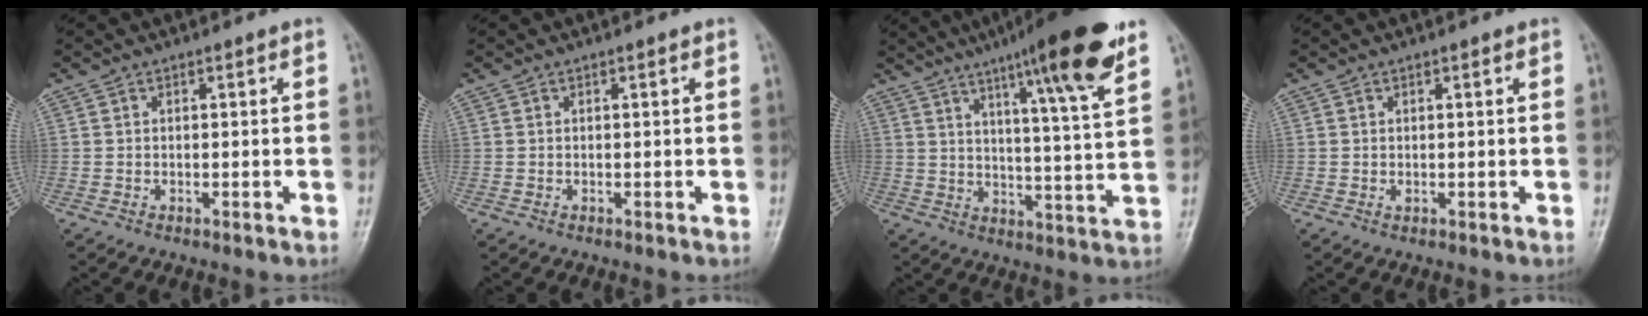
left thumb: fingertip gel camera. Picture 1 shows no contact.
{"total": 0.0}
{"total": 18.5, "force": [11.5, 1.6, 14.3], "torque": [-0.196, -0.048, 0.163]}
{"total": 0.8, "force": [0.2, 0.4, 0.7], "torque": [-0.010, 0.002, 0.006]}